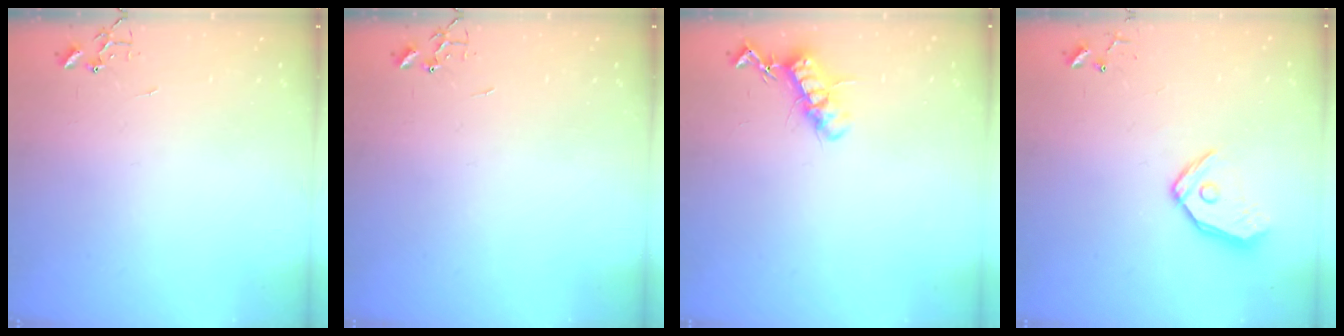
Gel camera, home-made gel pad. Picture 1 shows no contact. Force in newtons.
{"total": 0.0}
{"total": 12.5, "press": 12.5, "slide": 0.6}
{"total": 11.1, "press": 11.0, "slide": 1.7}